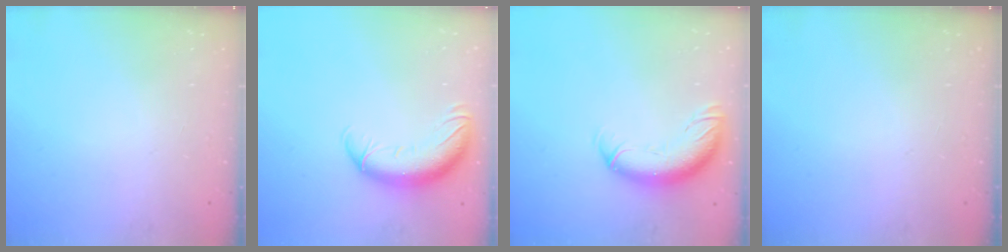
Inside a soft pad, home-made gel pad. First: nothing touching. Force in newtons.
{"total": 12.8, "press": 12.4, "slide": 3.1}
{"total": 13.3, "press": 13.0, "slide": 2.9}
{"total": 0.0}